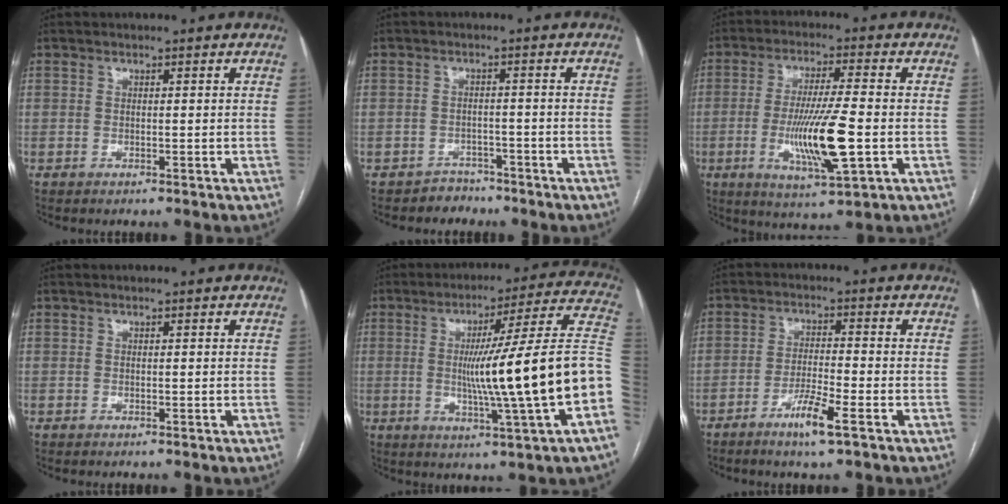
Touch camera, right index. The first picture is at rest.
{"total": 3.1, "force": [-2.3, 1.9, -0.8], "torque": [0.014, 0.010, -0.038]}
{"total": 12.5, "force": [-2.6, 1.0, 12.1], "torque": [-0.229, -0.019, -0.046]}
{"total": 0.0}
{"total": 21.3, "force": [-2.7, -1.6, 21.0], "torque": [-0.250, 0.014, -0.050]}
{"total": 5.7, "force": [-3.4, 0.0, 4.6], "torque": [-0.088, -0.008, -0.064]}